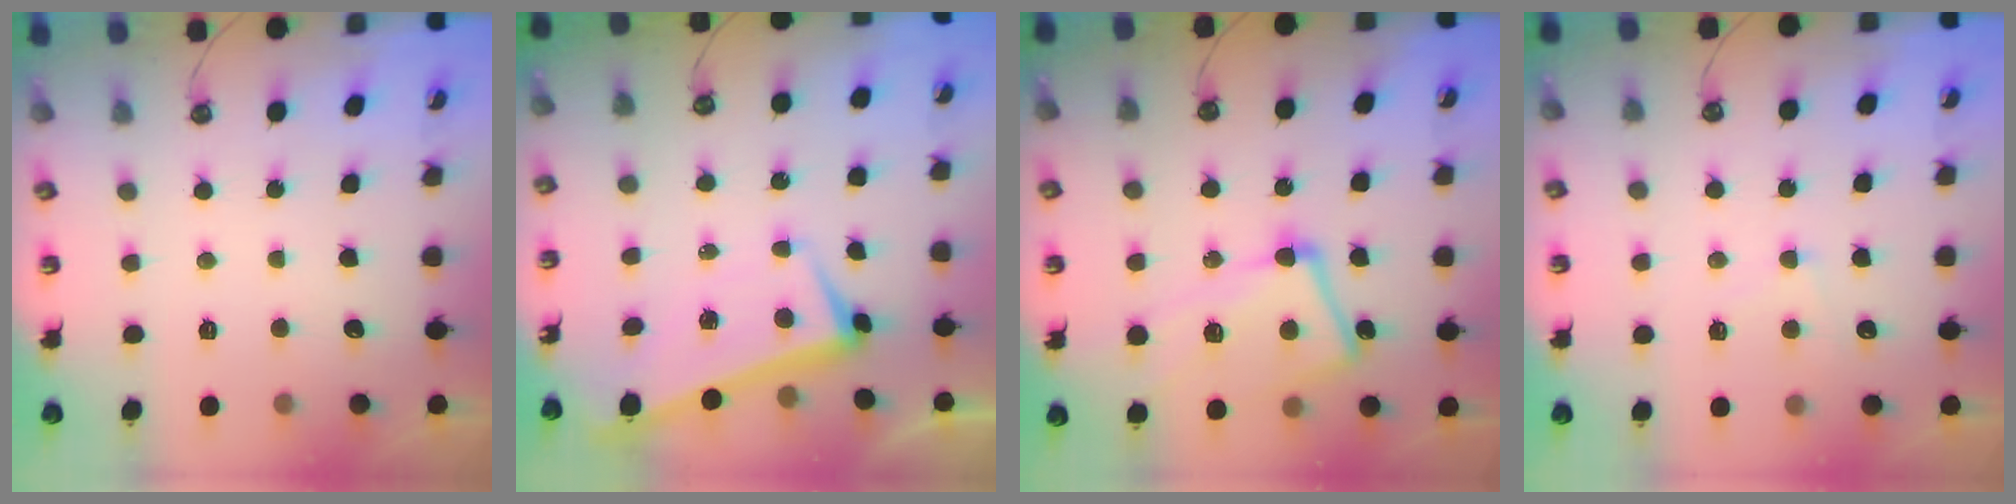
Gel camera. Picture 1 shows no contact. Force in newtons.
{"total": 2.0, "press": 1.9, "slide": 0.7}
{"total": 10.0, "press": 9.9, "slide": 1.5}
{"total": 0.8, "press": 0.3, "slide": 0.7}